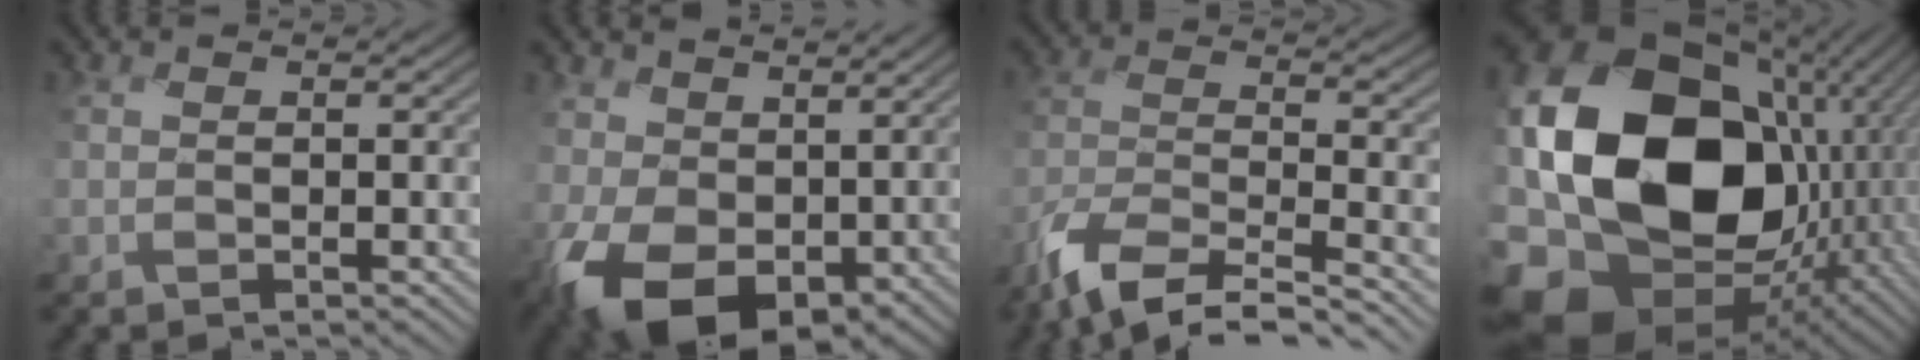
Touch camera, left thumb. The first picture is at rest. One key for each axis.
{"total": 9.6, "fx": 1.1, "fy": 6.7, "fz": 6.8, "tx": -0.158, "ty": -0.024, "tz": 0.017}
{"total": 9.1, "fx": -8.2, "fy": 1.2, "fz": 3.8, "tx": -0.085, "ty": -0.011, "tz": -0.169}
{"total": 22.0, "fx": -3.3, "fy": 16.3, "fz": 14.4, "tx": -0.343, "ty": -0.047, "tz": -0.037}